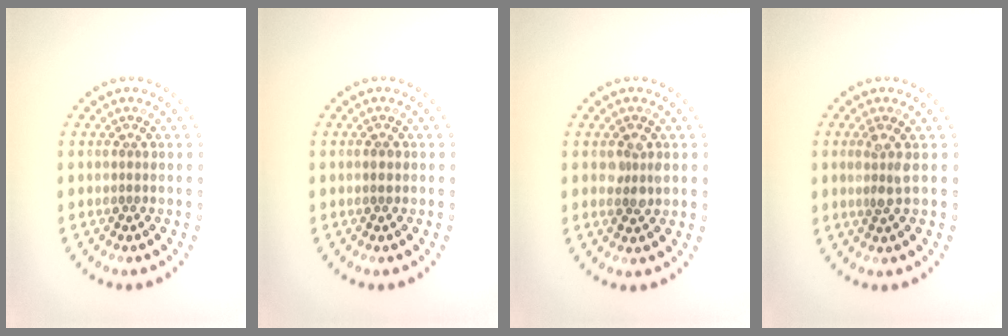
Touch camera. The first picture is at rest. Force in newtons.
{"total": 1.0, "press": 1.0, "slide": 0.2}
{"total": 1.9, "press": 1.9, "slide": 0.2}
{"total": 1.7, "press": 1.5, "slide": 0.8}